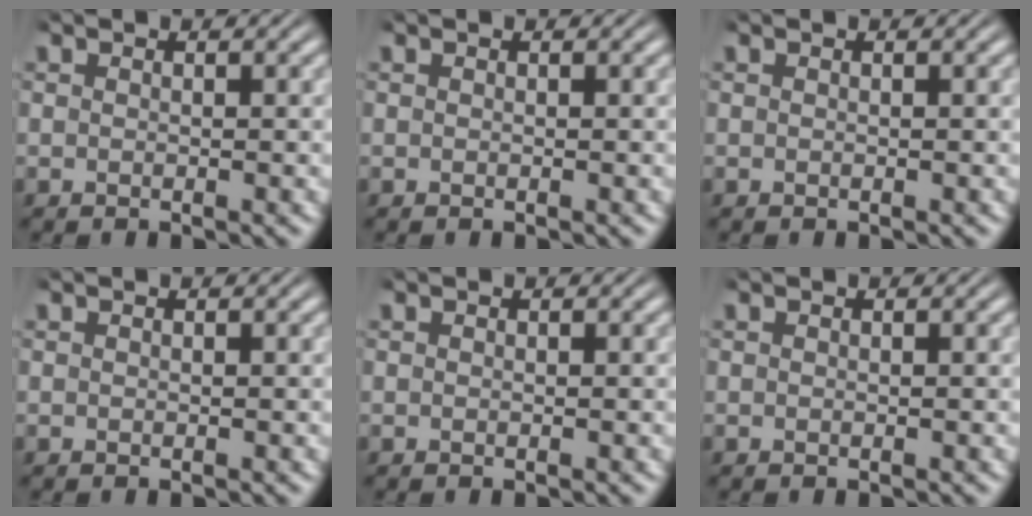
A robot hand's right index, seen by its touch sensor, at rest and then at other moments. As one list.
[{"total": 0.0}, {"total": 0.0}, {"total": 0.0}, {"total": 0.0}, {"total": 0.0}]